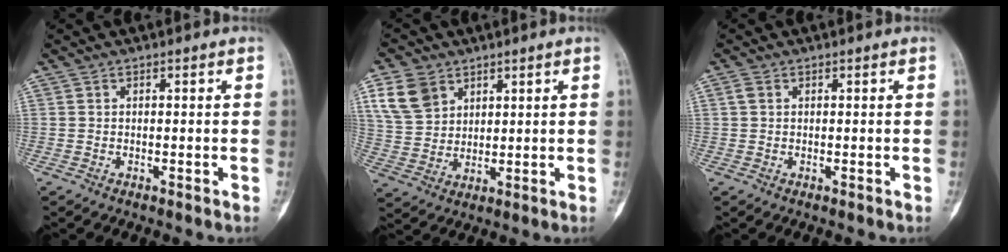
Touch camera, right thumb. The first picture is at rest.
{"total": 8.9, "force": [4.5, 6.4, 4.1], "torque": [-0.068, -0.012, 0.098]}
{"total": 1.0, "force": [0.3, 0.7, 0.7], "torque": [-0.016, 0.005, 0.007]}